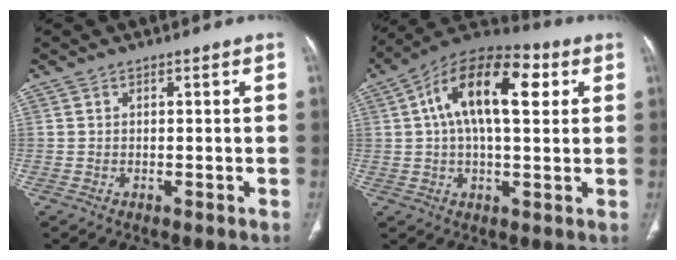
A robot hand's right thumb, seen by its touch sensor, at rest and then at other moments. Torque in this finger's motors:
{"motor_torque": [-1.30, 2.12, 1.19, 0.79, 0.46]}